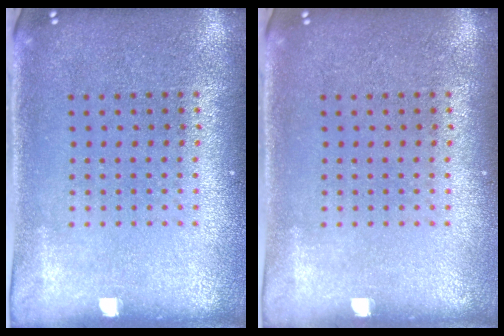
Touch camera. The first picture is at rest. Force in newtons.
{"total": 0.0}